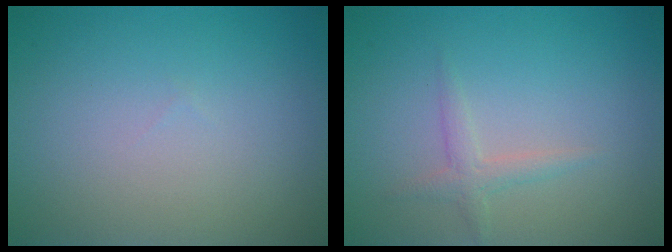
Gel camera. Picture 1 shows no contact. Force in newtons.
{"total": 1.5, "press": 1.5, "slide": 0.0}